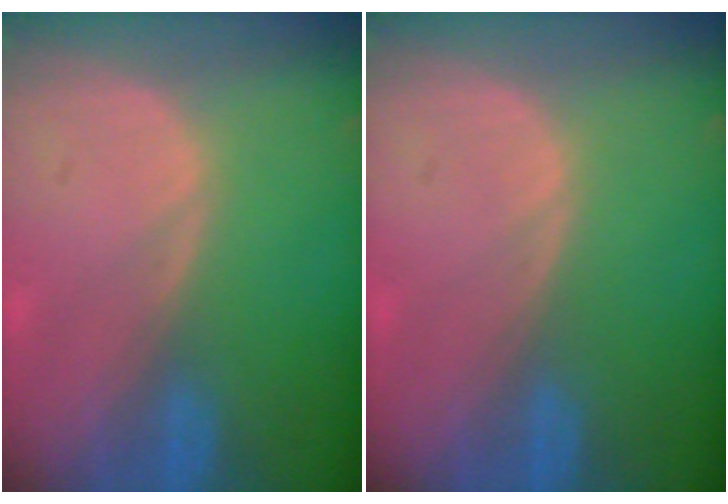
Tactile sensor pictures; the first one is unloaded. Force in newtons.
{"total": 0.0}